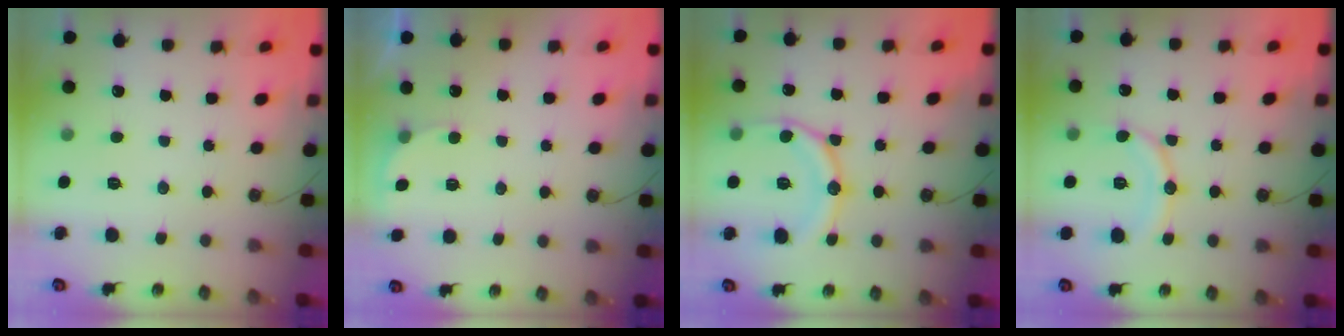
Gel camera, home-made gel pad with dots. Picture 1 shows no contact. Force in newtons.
{"total": 3.0, "press": 2.9, "slide": 0.8}
{"total": 14.6, "press": 14.5, "slide": 1.6}
{"total": 10.5, "press": 10.5, "slide": 1.1}